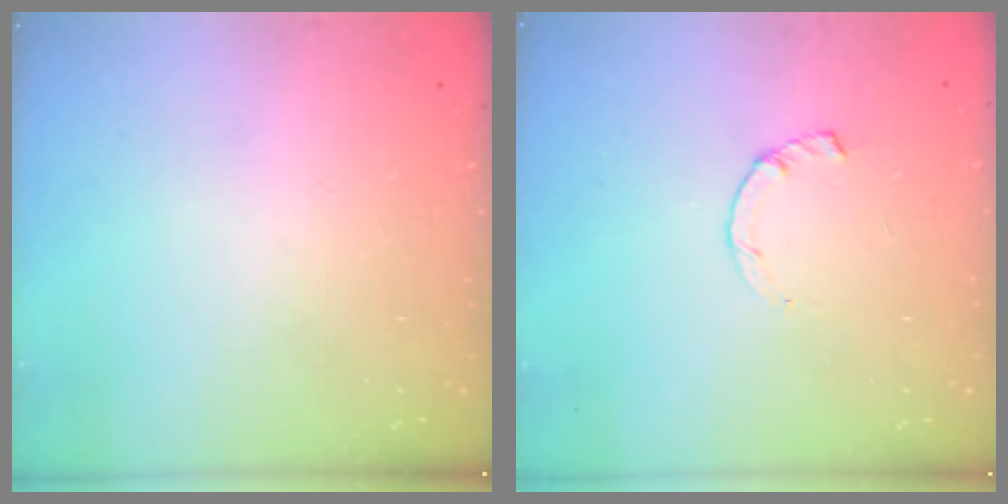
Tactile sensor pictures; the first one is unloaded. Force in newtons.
{"total": 1.0, "press": 0.9, "slide": 0.2}